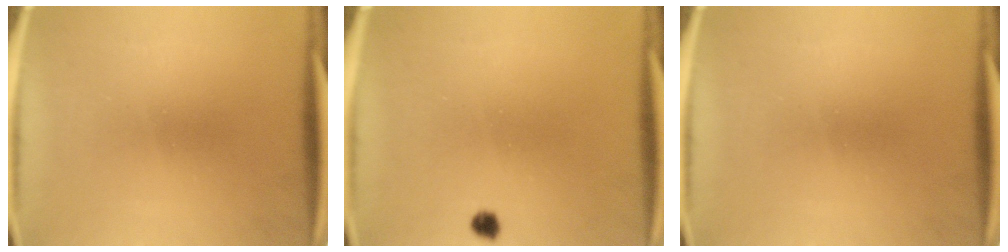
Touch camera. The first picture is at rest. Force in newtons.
{"total": 1.4}
{"total": 0.0}